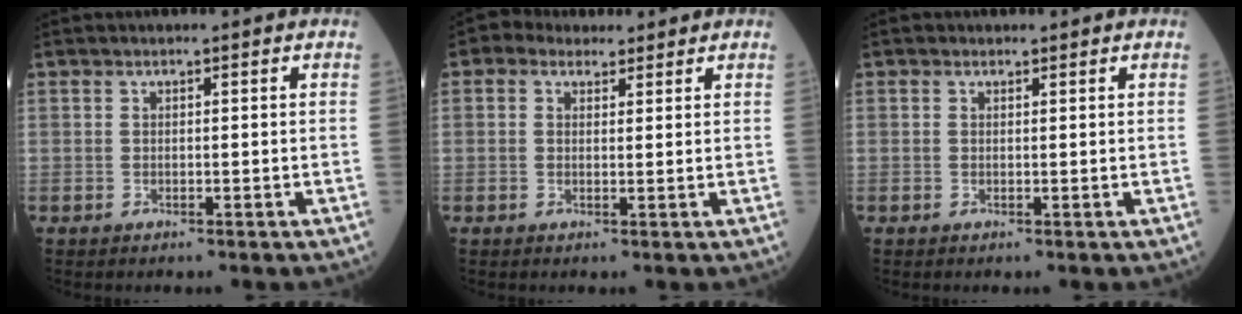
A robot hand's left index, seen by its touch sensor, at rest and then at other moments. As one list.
[{"total": 4.4, "force": [3.2, 2.8, 1.4], "torque": [-0.023, 0.028, 0.053]}, {"total": 0.7, "force": [0.4, 0.5, 0.1], "torque": [0.000, -0.001, 0.003]}]